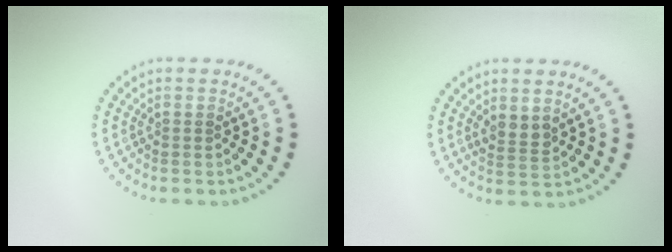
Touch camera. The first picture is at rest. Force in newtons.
{"total": 1.7, "press": 1.5, "slide": 0.9}